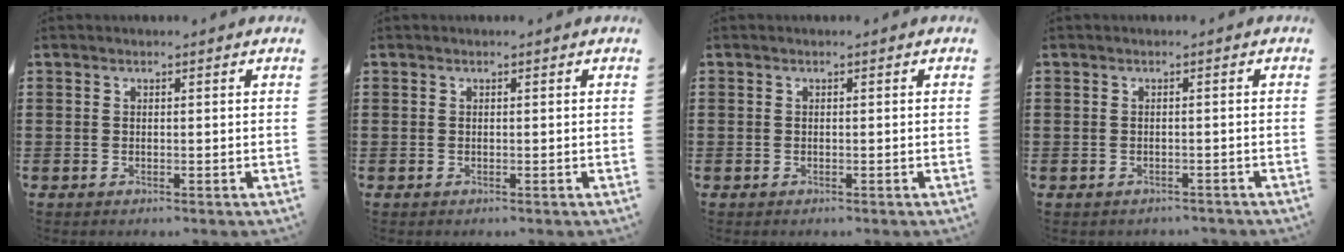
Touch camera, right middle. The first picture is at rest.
{"total": 0.0}
{"total": 0.0}
{"total": 0.7, "force": [-0.7, 0.2, 0.0], "torque": [-0.003, 0.000, -0.015]}